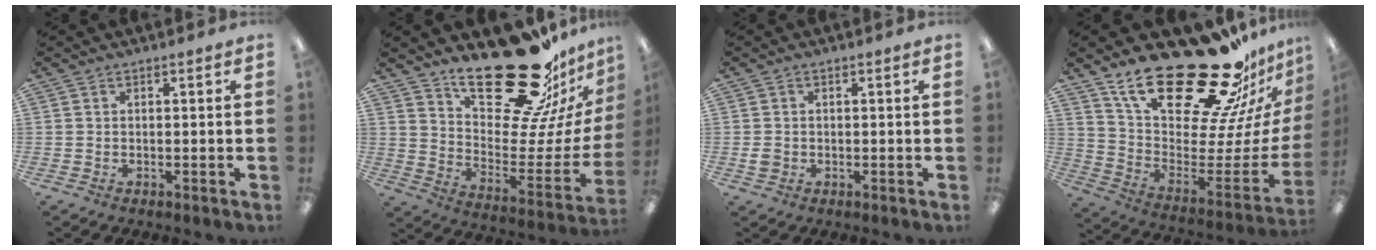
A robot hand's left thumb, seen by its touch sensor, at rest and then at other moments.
{"total": 29.7, "force": [20.9, 11.6, 17.7], "torque": [-0.248, -0.134, 0.353]}
{"total": 1.8, "force": [-0.2, 1.7, 0.7], "torque": [-0.006, 0.001, -0.006]}
{"total": 30.6, "force": [21.6, 11.4, 18.5], "torque": [-0.276, -0.156, 0.390]}